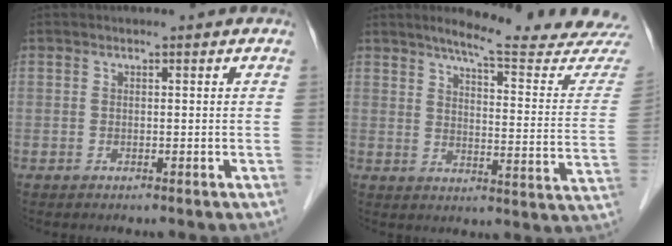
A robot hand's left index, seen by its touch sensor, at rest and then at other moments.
{"total": 18.4, "force": [17.1, -0.6, 6.7], "torque": [-0.091, -0.099, 0.198]}